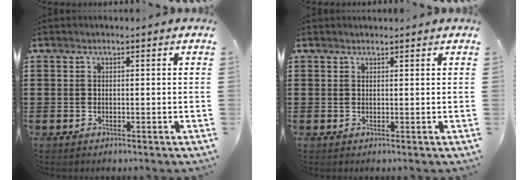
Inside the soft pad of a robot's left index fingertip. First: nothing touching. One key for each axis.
{"total": 0.7, "fx": 0.6, "fy": 0.0, "fz": 0.2, "tx": -0.005, "ty": -0.002, "tz": 0.013}